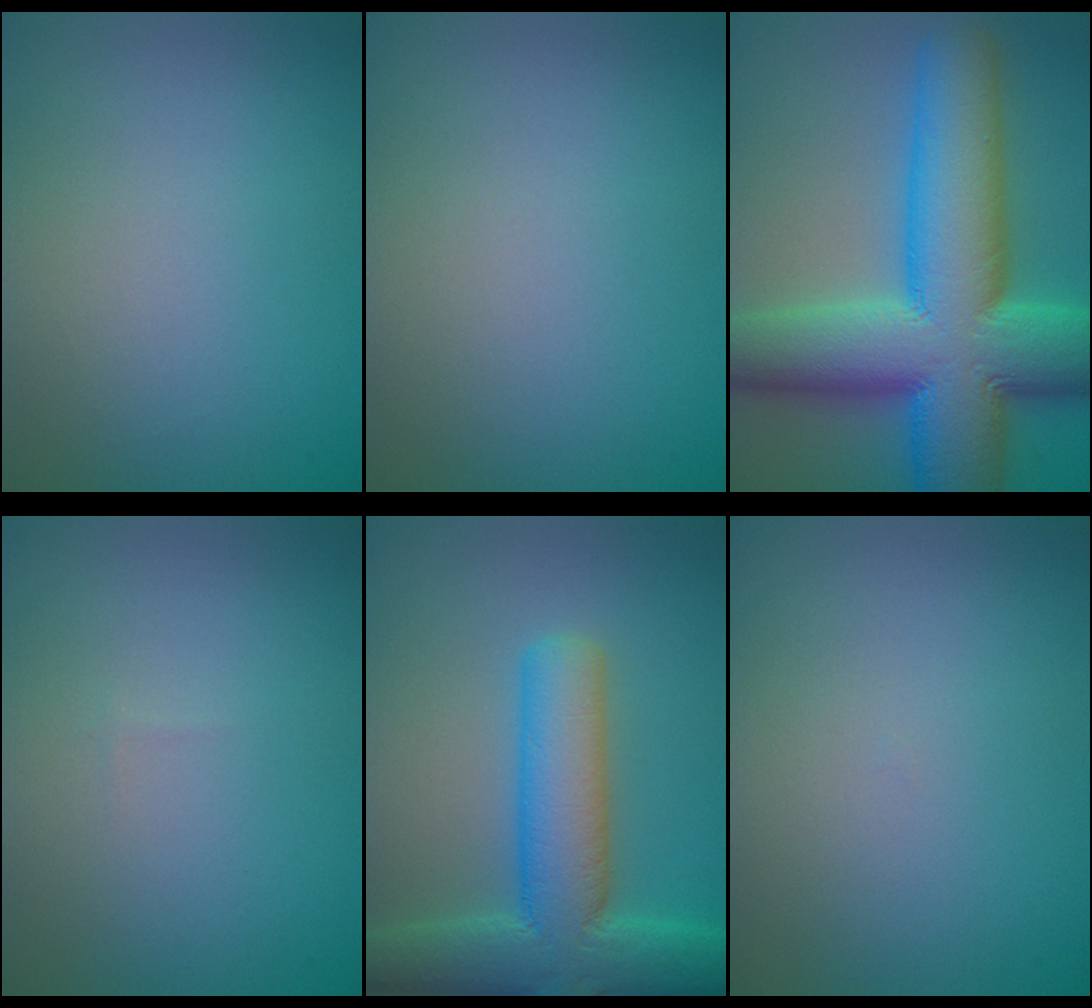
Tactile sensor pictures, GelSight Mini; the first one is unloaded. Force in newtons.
{"total": 0.0}
{"total": 15.4, "press": 15.4, "slide": 0.5}
{"total": 0.0}
{"total": 9.3, "press": 9.3, "slide": 0.4}
{"total": 0.0}